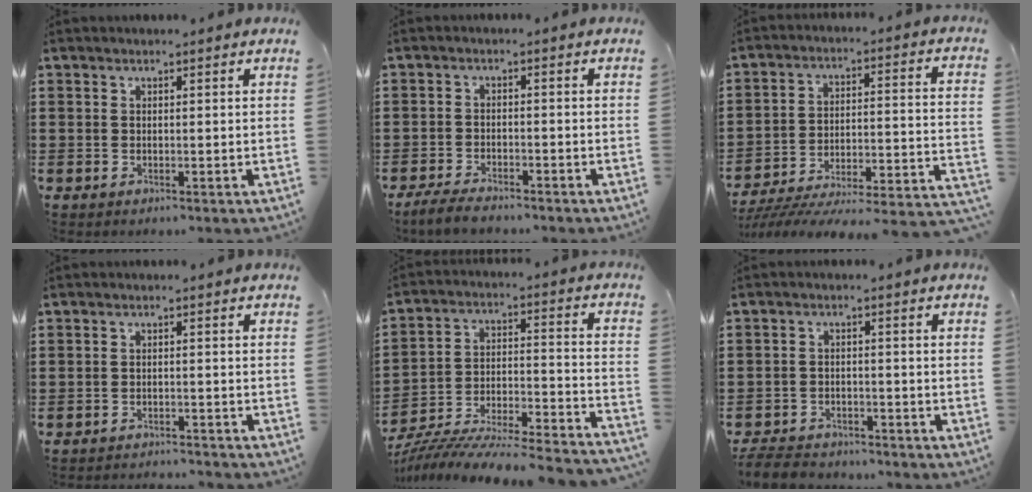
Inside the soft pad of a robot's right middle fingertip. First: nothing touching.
{"total": 3.4, "force": [-3.0, 0.8, 1.2], "torque": [-0.036, 0.002, -0.065]}
{"total": 3.5, "force": [-3.0, 0.3, 1.8], "torque": [-0.034, -0.031, -0.067]}
{"total": 2.1, "force": [-2.1, 0.1, -0.1], "torque": [-0.006, 0.002, -0.045]}
{"total": 7.2, "force": [-7.0, 0.1, 1.7], "torque": [-0.026, -0.007, -0.144]}
{"total": 4.4, "force": [-4.2, 1.1, 0.3], "torque": [-0.017, 0.006, -0.092]}